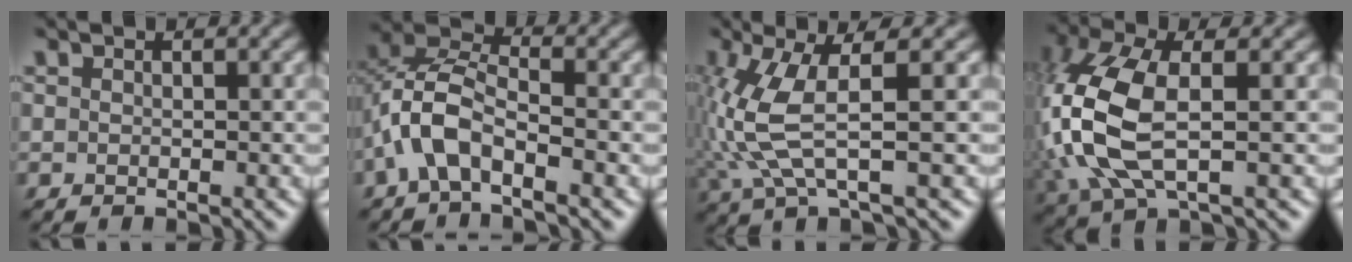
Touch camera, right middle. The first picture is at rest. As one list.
[{"total": 5.7, "force": [-2.5, 2.8, 4.4], "torque": [-0.096, 0.013, -0.054]}, {"total": 6.0, "force": [0.3, 1.5, 5.8], "torque": [-0.152, -0.002, 0.014]}, {"total": 9.3, "force": [0.0, 4.3, 8.2], "torque": [-0.212, 0.000, -0.002]}]